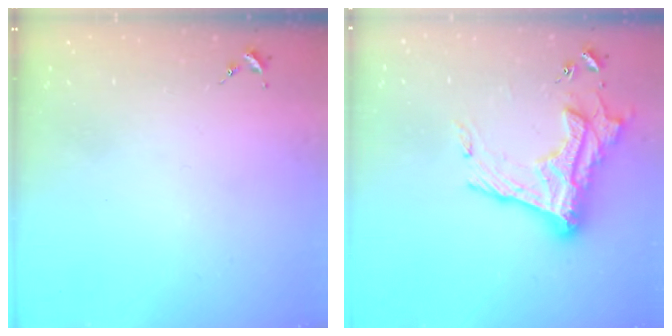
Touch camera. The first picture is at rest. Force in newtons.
{"total": 21.3, "press": 21.2, "slide": 1.7}